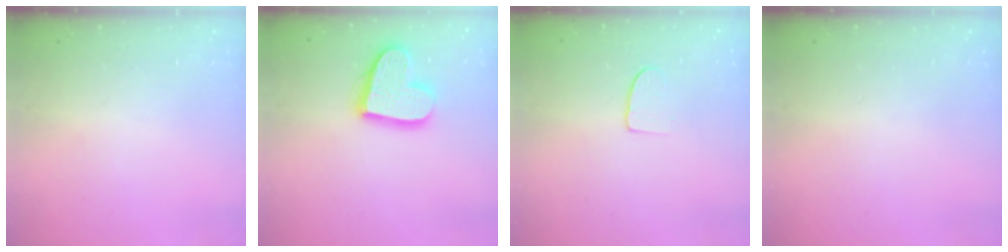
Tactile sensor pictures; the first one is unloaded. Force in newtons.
{"total": 16.2, "press": 16.2, "slide": 1.4}
{"total": 6.8, "press": 6.8, "slide": 0.5}
{"total": 0.0}